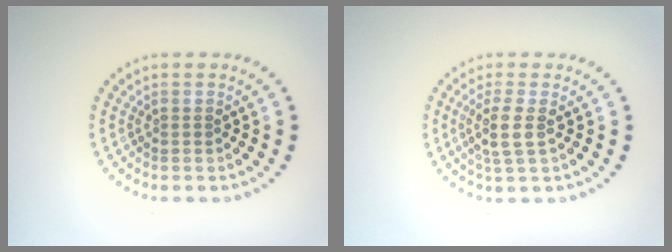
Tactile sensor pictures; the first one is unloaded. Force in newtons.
{"total": 2.4, "press": 2.0, "slide": 1.3}